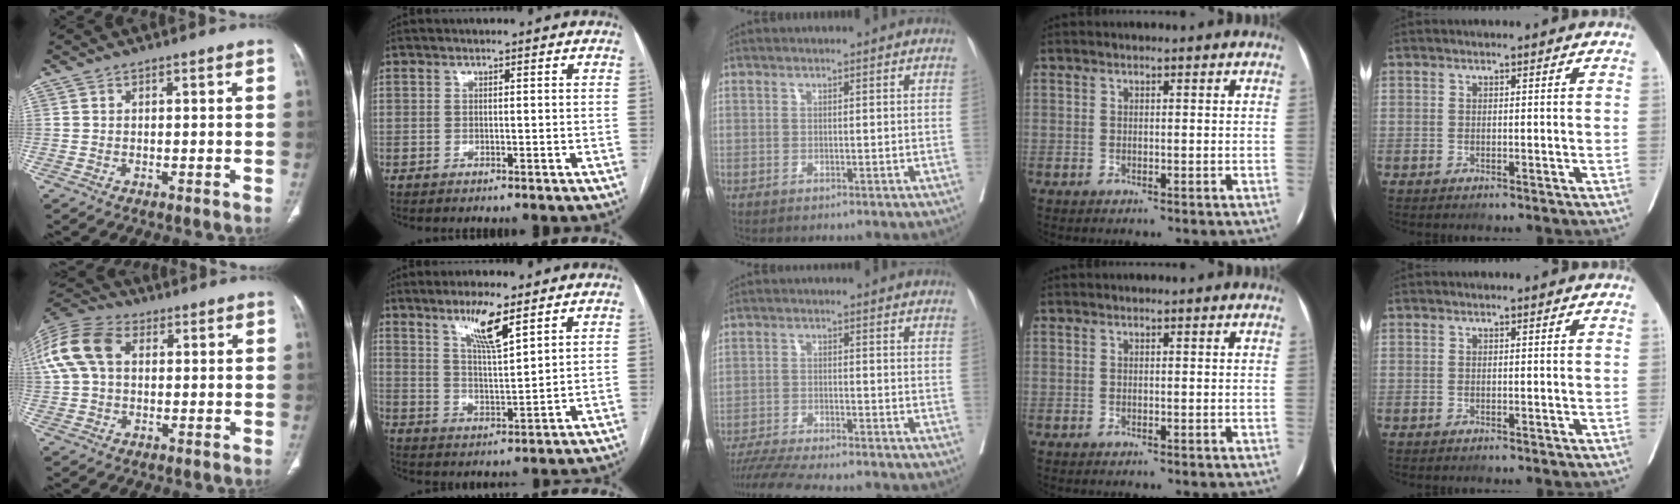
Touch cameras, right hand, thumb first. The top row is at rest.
{"thumb": {"total": 15.8, "force": [3.9, 10.9, 10.8], "torque": [-0.254, 0.037, 0.069]}, "index": {"total": 7.5, "force": [4.8, 0.7, 5.7], "torque": [-0.106, -0.009, 0.089]}, "middle": {"total": 13.3, "force": [-12.0, 1.4, 5.7], "torque": [-0.089, -0.013, -0.181]}}